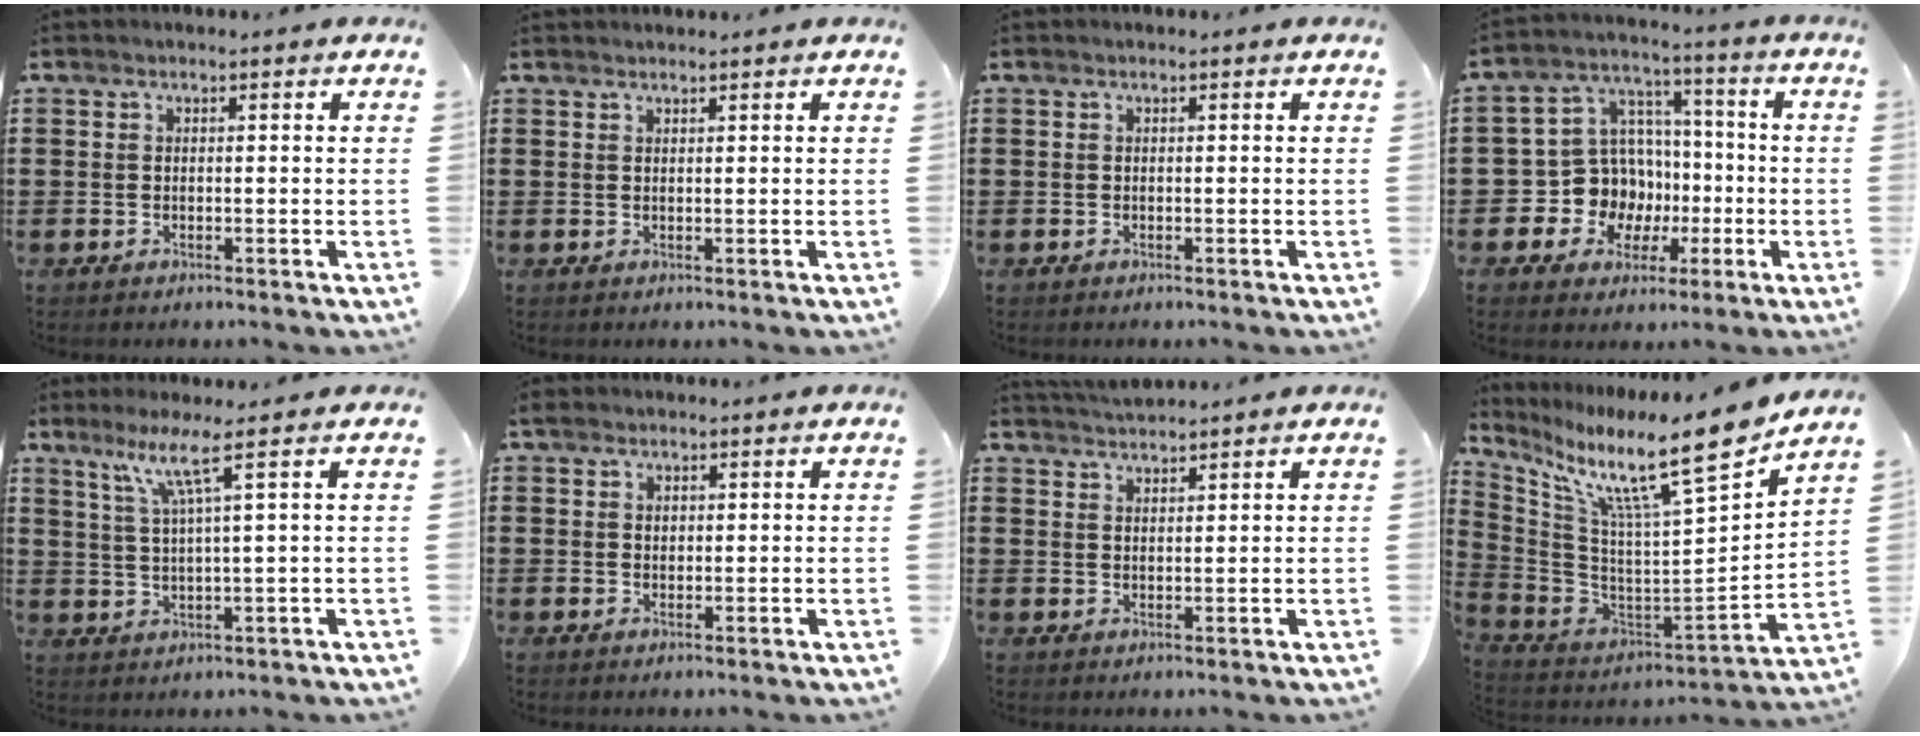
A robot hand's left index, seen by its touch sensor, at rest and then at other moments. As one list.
[{"total": 0.9, "force": [0.9, 0.0, 0.1], "torque": [-0.004, -0.001, 0.019]}, {"total": 0.0}, {"total": 10.3, "force": [-1.3, 9.8, 2.8], "torque": [-0.109, 0.005, -0.014]}, {"total": 6.4, "force": [3.1, -0.5, 5.5], "torque": [-0.116, -0.001, 0.052]}, {"total": 1.5, "force": [0.9, 1.1, 0.5], "torque": [-0.004, 0.004, 0.014]}, {"total": 2.3, "force": [2.3, -0.2, 0.0], "torque": [-0.006, -0.003, 0.044]}, {"total": 12.7, "force": [9.6, 0.2, 8.3], "torque": [-0.169, -0.083, 0.145]}]